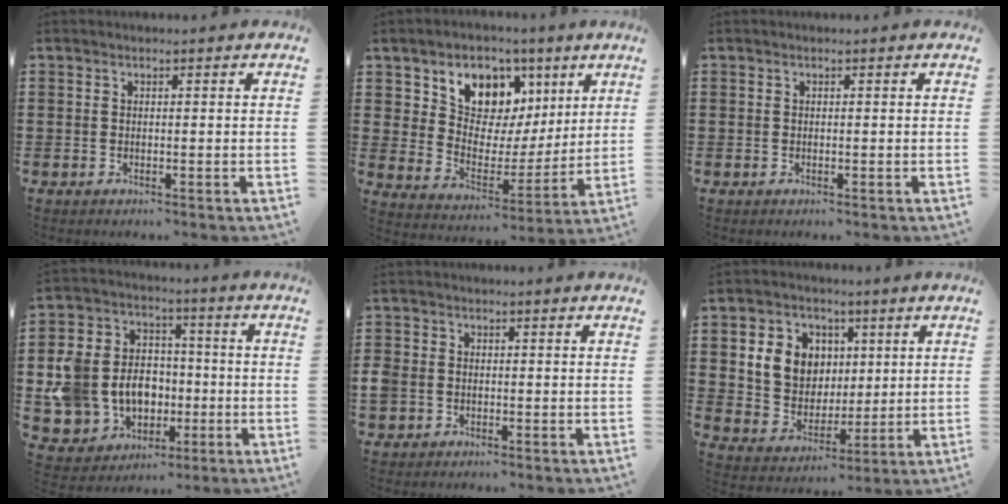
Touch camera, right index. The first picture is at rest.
{"total": 8.0, "force": [5.2, 5.8, 1.8], "torque": [-0.073, -0.044, 0.092]}
{"total": 0.0}
{"total": 10.9, "force": [-1.5, 10.1, 4.0], "torque": [-0.142, 0.006, -0.022]}
{"total": 1.8, "force": [-0.6, 1.6, 0.5], "torque": [-0.023, -0.002, -0.017]}
{"total": 8.4, "force": [2.7, 7.5, 2.7], "torque": [-0.082, 0.018, 0.052]}